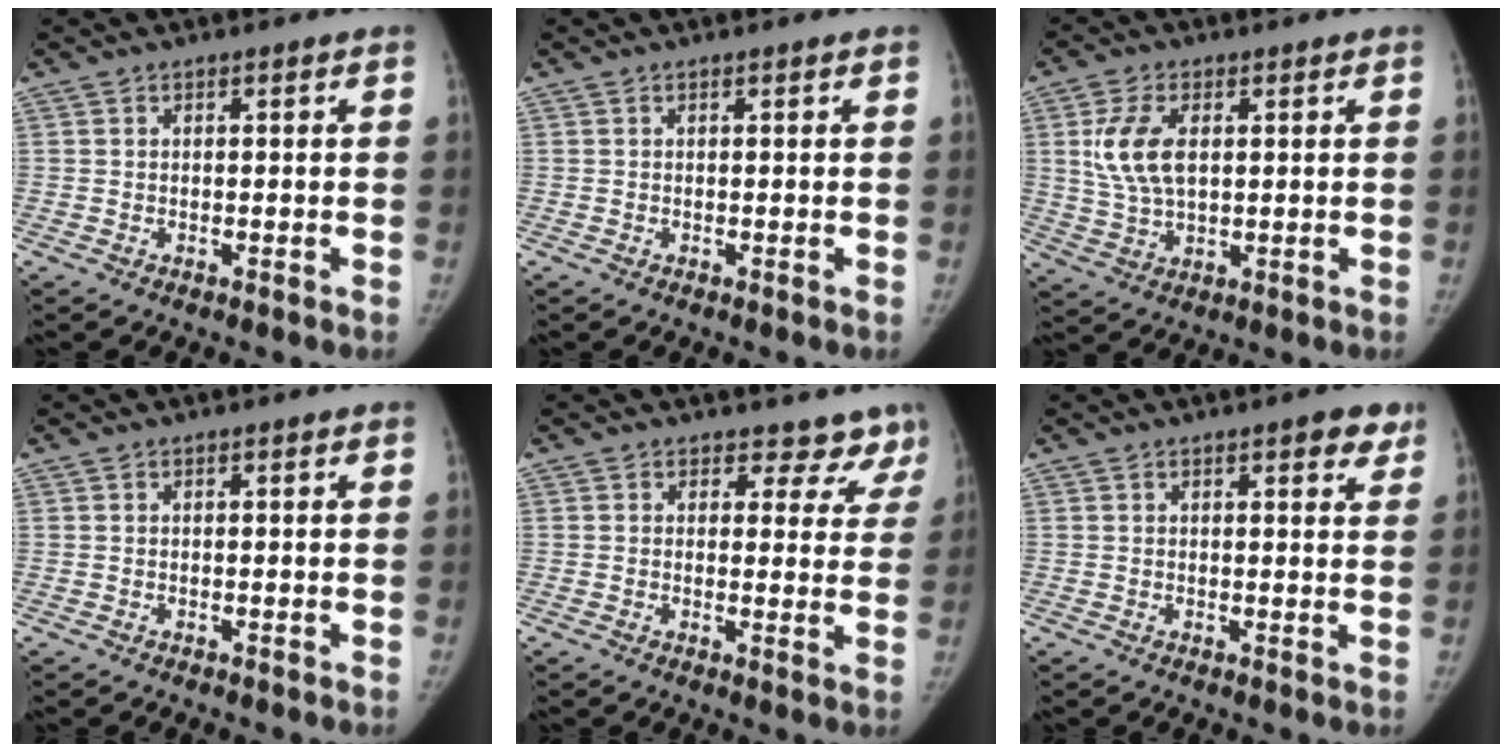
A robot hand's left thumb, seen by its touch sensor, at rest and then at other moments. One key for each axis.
{"total": 0.0}
{"total": 9.4, "fx": 2.2, "fy": 5.2, "fz": 7.5, "tx": -0.151, "ty": -0.006, "tz": 0.046}
{"total": 0.0}
{"total": 7.0, "fx": 6.0, "fy": 3.5, "fz": 0.5, "tx": 0.043, "ty": -0.030, "tz": 0.047}
{"total": 4.2, "fx": 2.6, "fy": 1.4, "fz": 3.0, "tx": -0.020, "ty": -0.010, "tz": 0.027}